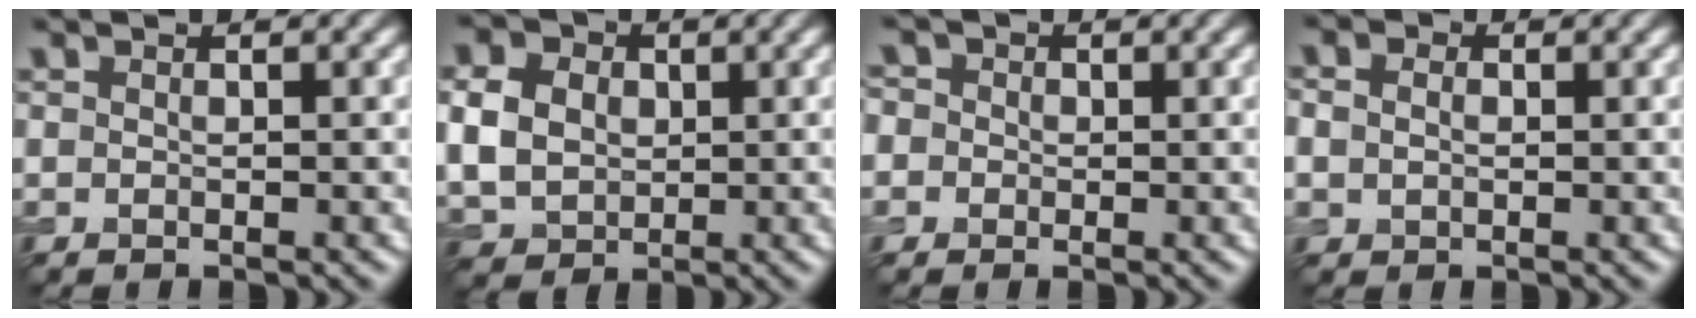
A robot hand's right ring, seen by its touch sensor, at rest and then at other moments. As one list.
[{"total": 6.2, "force": [0.8, 5.1, 3.4], "torque": [-0.089, 0.007, 0.008]}, {"total": 4.7, "force": [1.2, 4.1, 1.8], "torque": [-0.034, 0.034, -0.013]}, {"total": 3.4, "force": [1.0, 2.7, 1.8], "torque": [-0.026, 0.017, -0.015]}]